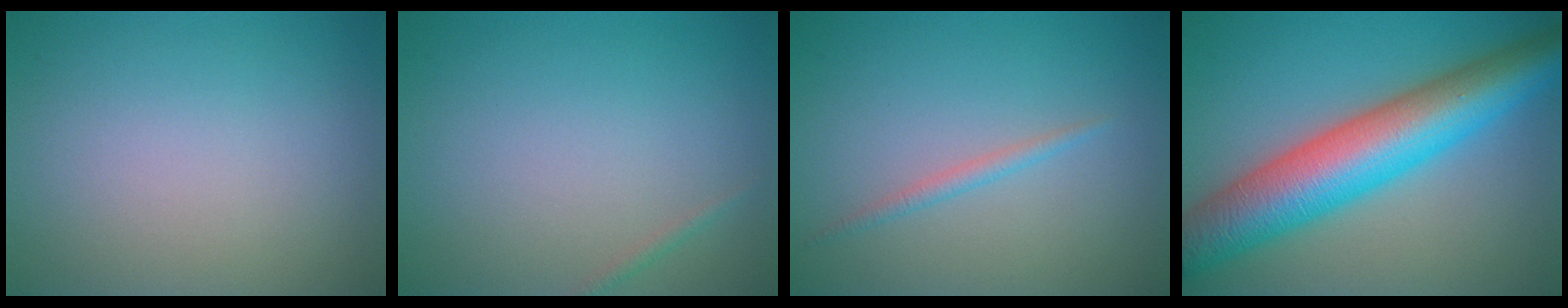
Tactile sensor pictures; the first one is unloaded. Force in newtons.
{"total": 0.6, "press": 0.6, "slide": 0.0}
{"total": 1.1, "press": 1.1, "slide": 0.0}
{"total": 11.2, "press": 11.2, "slide": 0.1}